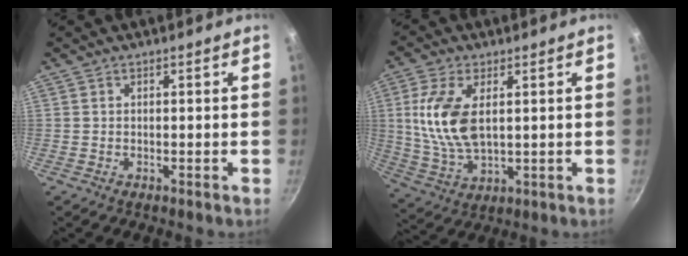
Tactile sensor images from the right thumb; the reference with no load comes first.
{"total": 12.3, "force": [2.4, 6.4, 10.3], "torque": [-0.201, -0.010, 0.053]}